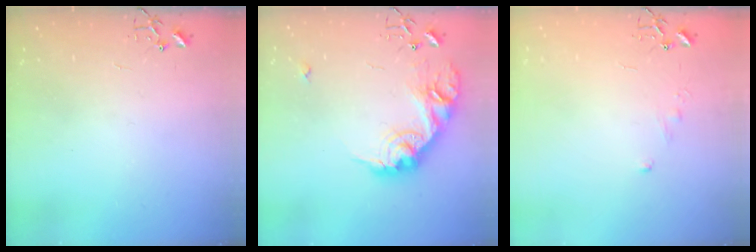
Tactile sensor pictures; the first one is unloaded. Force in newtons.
{"total": 18.9, "press": 18.8, "slide": 0.9}
{"total": 3.7, "press": 3.7, "slide": 0.4}